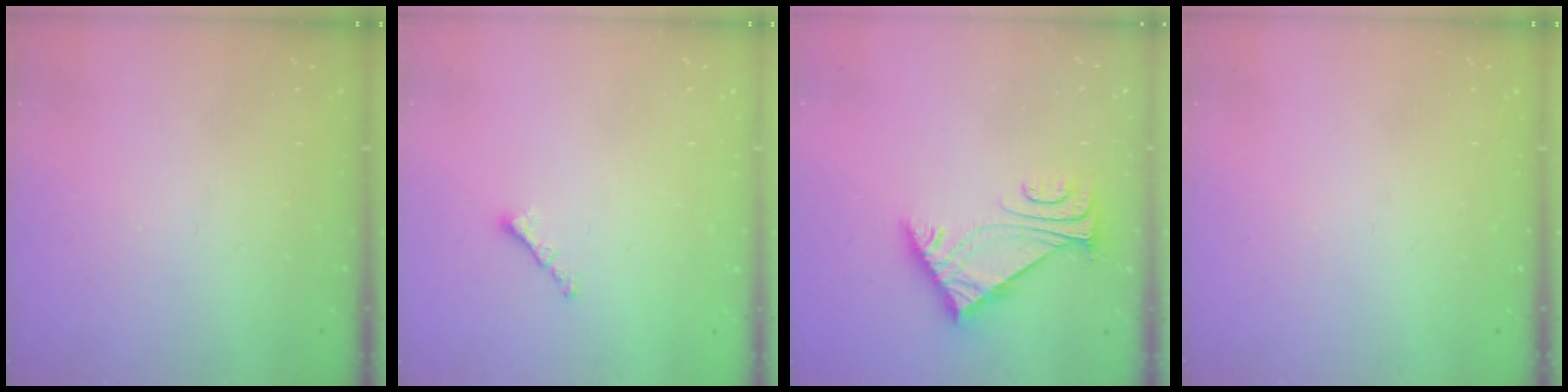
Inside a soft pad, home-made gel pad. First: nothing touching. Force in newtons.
{"total": 0.8, "press": 0.7, "slide": 0.4}
{"total": 5.9, "press": 5.8, "slide": 1.2}
{"total": 0.0}